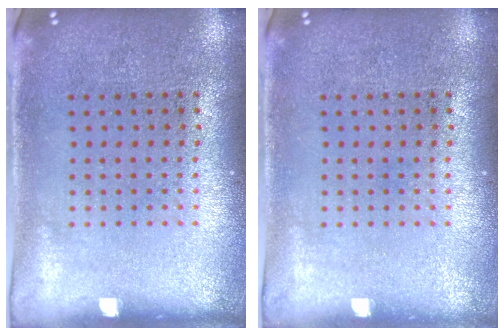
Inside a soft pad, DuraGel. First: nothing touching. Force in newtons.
{"total": 0.0}